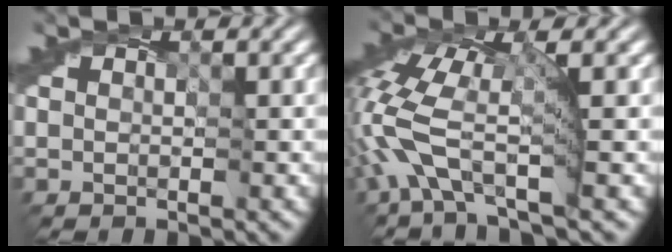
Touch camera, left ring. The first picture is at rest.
{"total": 6.5, "force": [-1.9, 2.4, 5.8], "torque": [-0.143, 0.007, -0.051]}